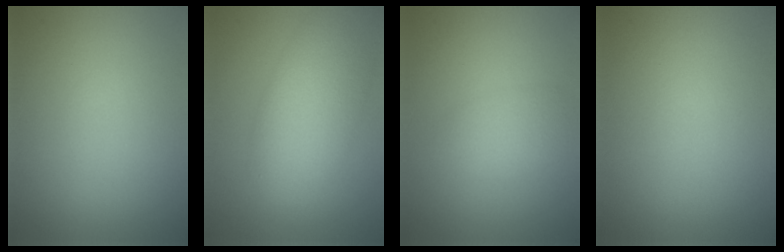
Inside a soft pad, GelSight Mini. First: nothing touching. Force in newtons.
{"total": 6.5, "press": 6.5, "slide": 0.4}
{"total": 2.1, "press": 2.1, "slide": 0.1}
{"total": 0.0}